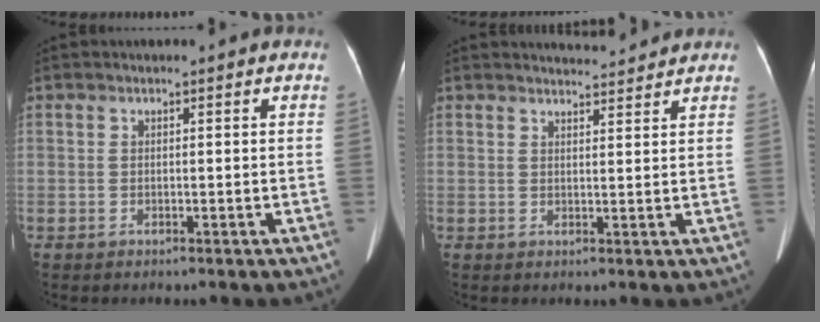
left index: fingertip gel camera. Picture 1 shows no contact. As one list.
[{"total": 4.4, "force": [4.3, 0.3, 0.4], "torque": [-0.014, 0.010, 0.058]}]